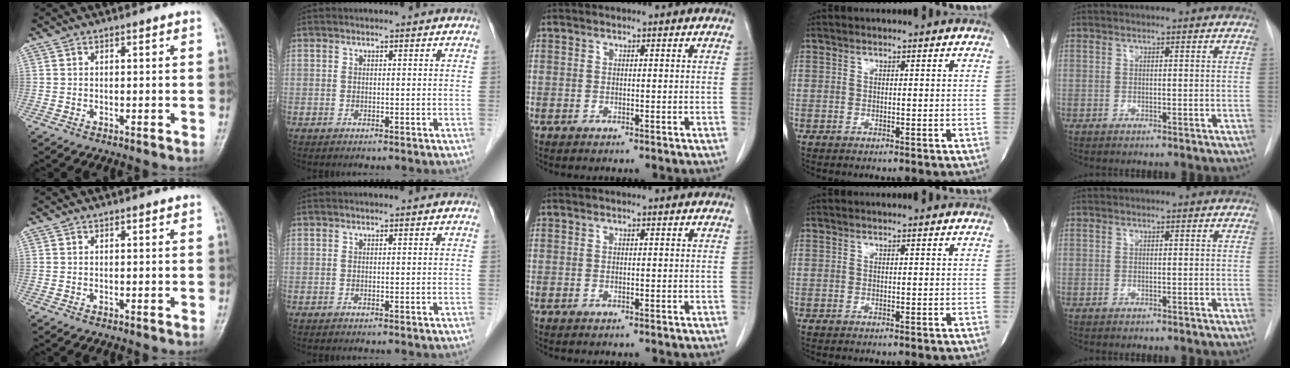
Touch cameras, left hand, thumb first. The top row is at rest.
{}